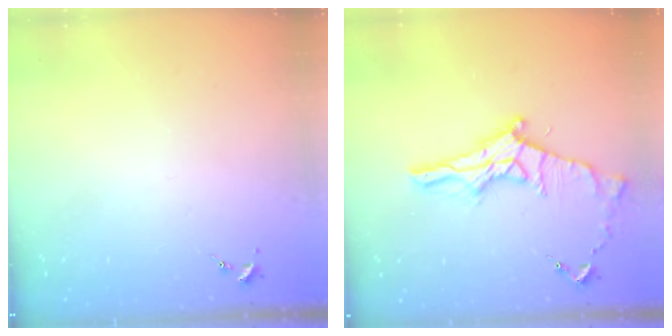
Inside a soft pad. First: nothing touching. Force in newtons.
{"total": 13.4, "press": 13.4, "slide": 0.6}